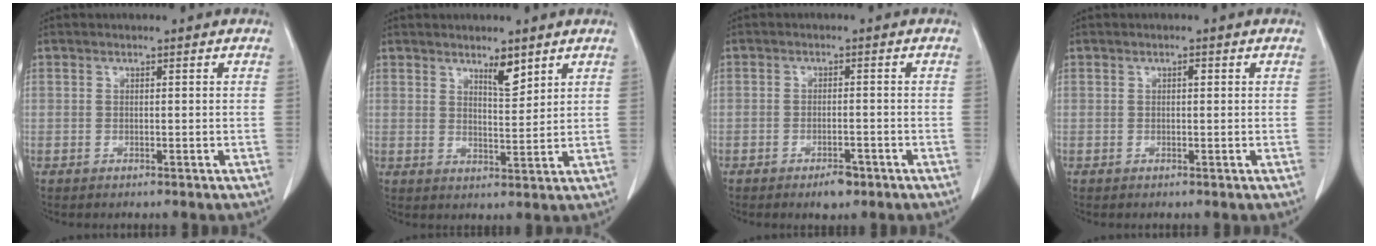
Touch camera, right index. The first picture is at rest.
{"total": 3.8, "force": [2.8, 0.9, 2.5], "torque": [-0.044, -0.006, 0.049]}
{"total": 3.0, "force": [-1.9, 1.3, 1.9], "torque": [-0.025, 0.002, -0.021]}
{"total": 0.7, "force": [0.2, 0.2, 0.6], "torque": [-0.010, 0.001, 0.002]}